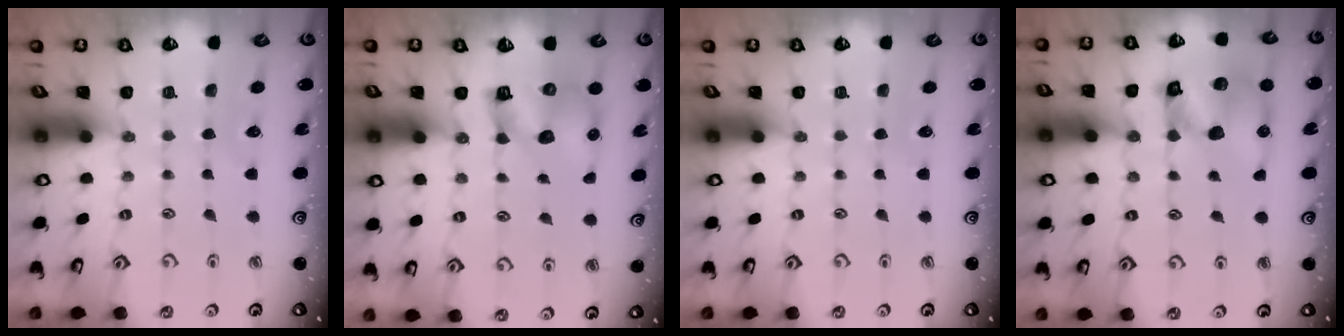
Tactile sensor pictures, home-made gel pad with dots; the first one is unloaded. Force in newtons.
{"total": 8.2, "press": 8.1, "slide": 1.0}
{"total": 0.0}
{"total": 13.9, "press": 13.8, "slide": 2.1}